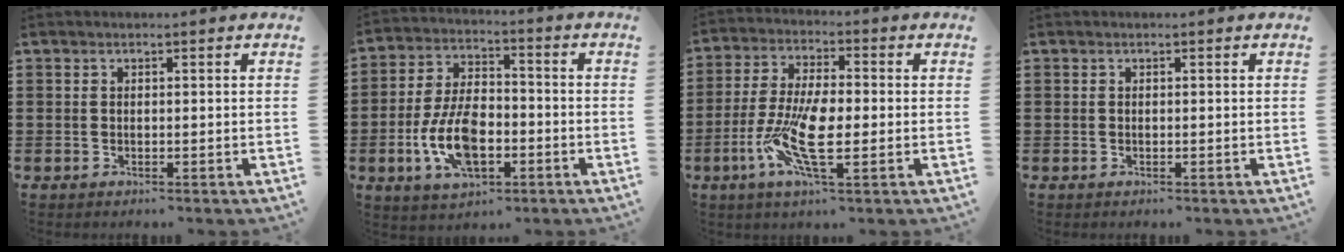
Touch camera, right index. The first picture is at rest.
{"total": 10.4, "force": [-3.1, 5.3, 8.3], "torque": [-0.186, -0.002, -0.057]}
{"total": 10.5, "force": [-2.6, 3.3, 9.6], "torque": [-0.215, -0.018, -0.053]}
{"total": 0.0}